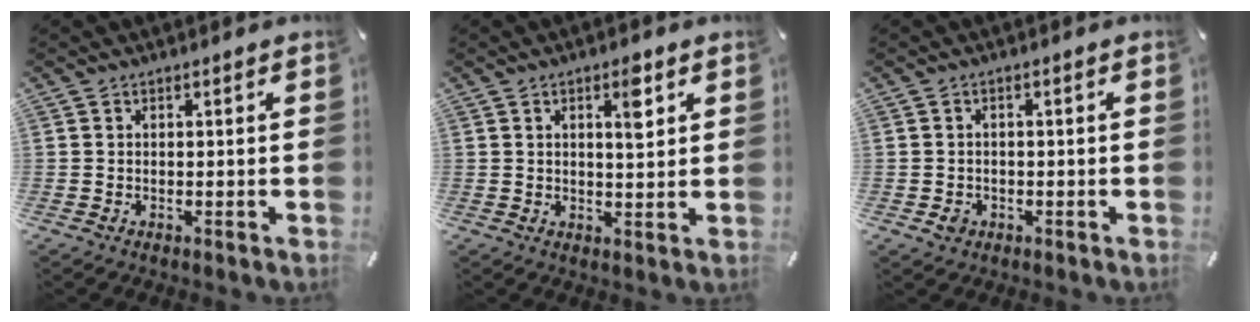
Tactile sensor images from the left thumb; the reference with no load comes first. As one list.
[{"total": 5.4, "force": [2.2, 2.0, 4.4], "torque": [-0.062, -0.008, 0.031]}, {"total": 2.6, "force": [-0.9, 2.1, 1.2], "torque": [-0.021, 0.003, -0.016]}]